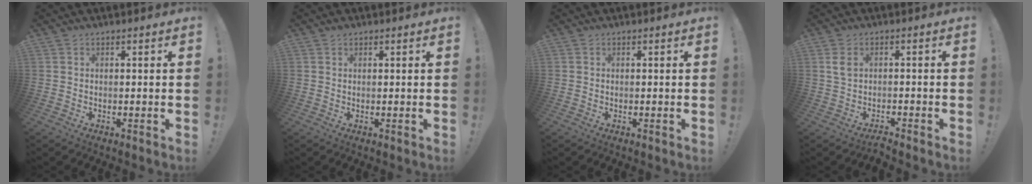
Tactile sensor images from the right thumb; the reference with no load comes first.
{"total": 0.6, "force": [0.6, 0.2, 0.1], "torque": [0.006, -0.003, 0.010]}
{"total": 0.0}
{"total": 2.8, "force": [-0.7, 1.4, 2.3], "torque": [-0.049, 0.004, -0.015]}